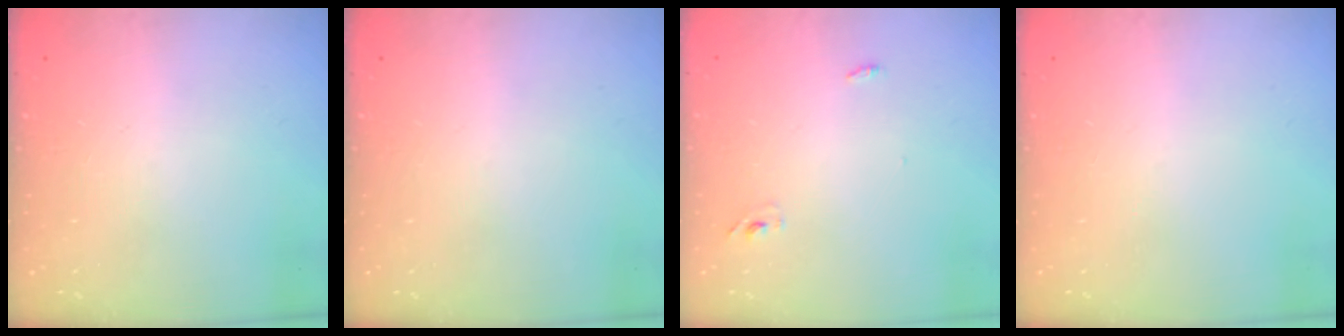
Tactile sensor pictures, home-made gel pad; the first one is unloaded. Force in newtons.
{"total": 0.0}
{"total": 3.0, "press": 2.8, "slide": 1.1}
{"total": 0.0}